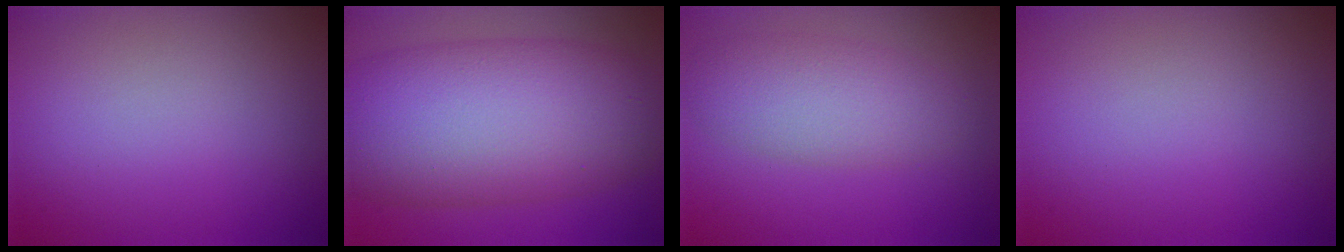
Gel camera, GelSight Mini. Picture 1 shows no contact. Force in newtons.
{"total": 13.7, "press": 13.7, "slide": 0.2}
{"total": 4.8, "press": 4.8, "slide": 0.4}
{"total": 0.0}